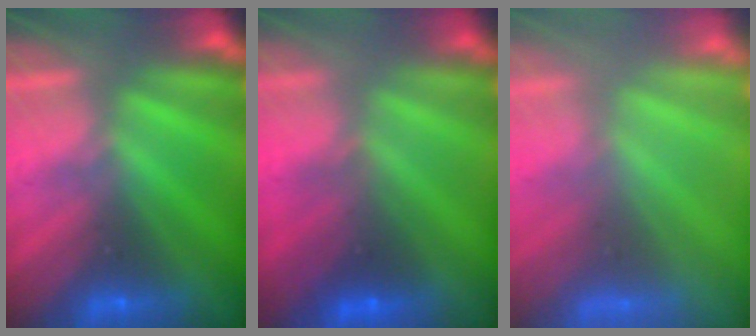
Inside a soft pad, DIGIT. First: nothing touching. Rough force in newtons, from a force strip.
{"total": 1.8}
{"total": 8.6}